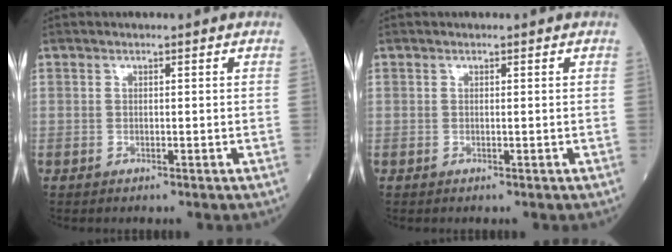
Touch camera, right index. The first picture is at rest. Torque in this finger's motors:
{"motor_torque": [-0.27, -0.04, -0.07, 0.01]}